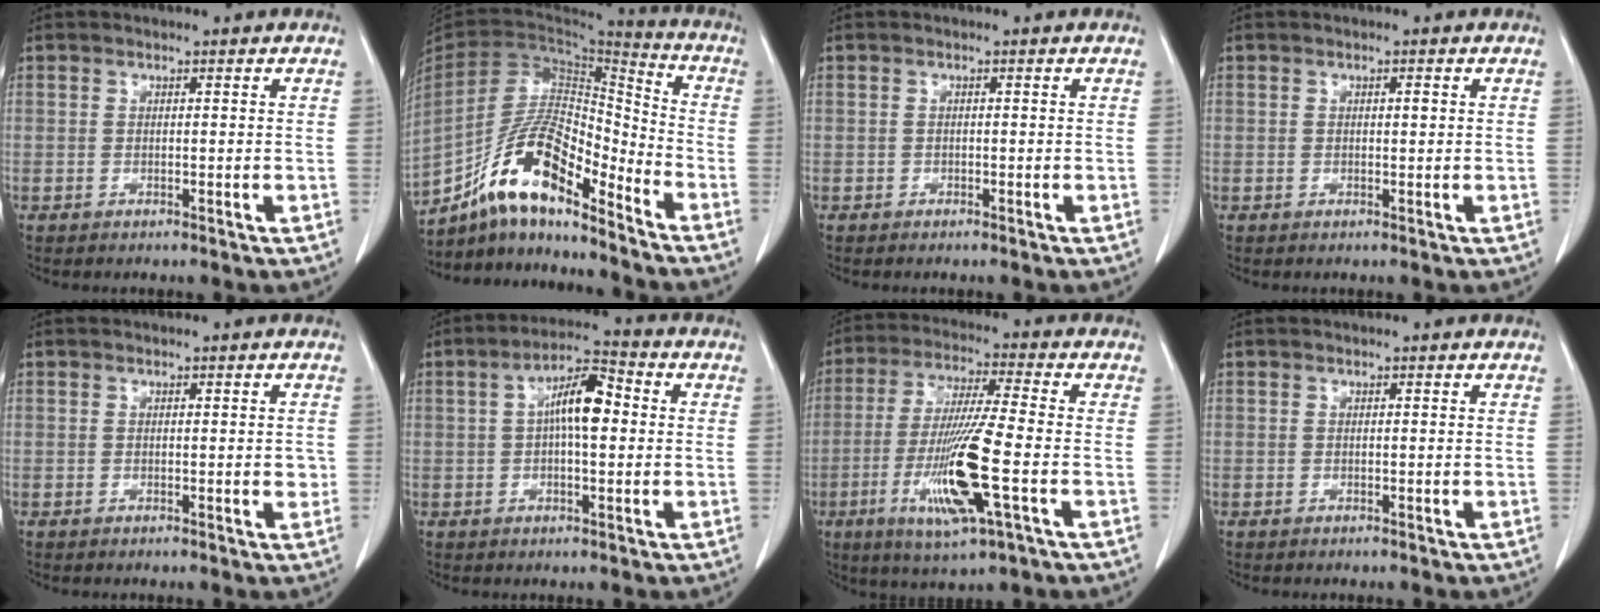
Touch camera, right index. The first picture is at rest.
{"total": 14.8, "force": [-10.9, 3.5, 9.4], "torque": [-0.177, 0.025, -0.198]}
{"total": 0.0}
{"total": 0.9, "force": [0.2, 0.3, 0.8], "torque": [-0.012, 0.001, 0.003]}
{"total": 1.4, "force": [0.0, 0.6, 1.3], "torque": [-0.014, 0.000, 0.001]}
{"total": 8.1, "force": [0.9, 2.4, 7.7], "torque": [-0.140, 0.024, 0.009]}
{"total": 14.0, "force": [-4.0, 0.4, 13.4], "torque": [-0.271, -0.021, -0.075]}
{"total": 0.0}